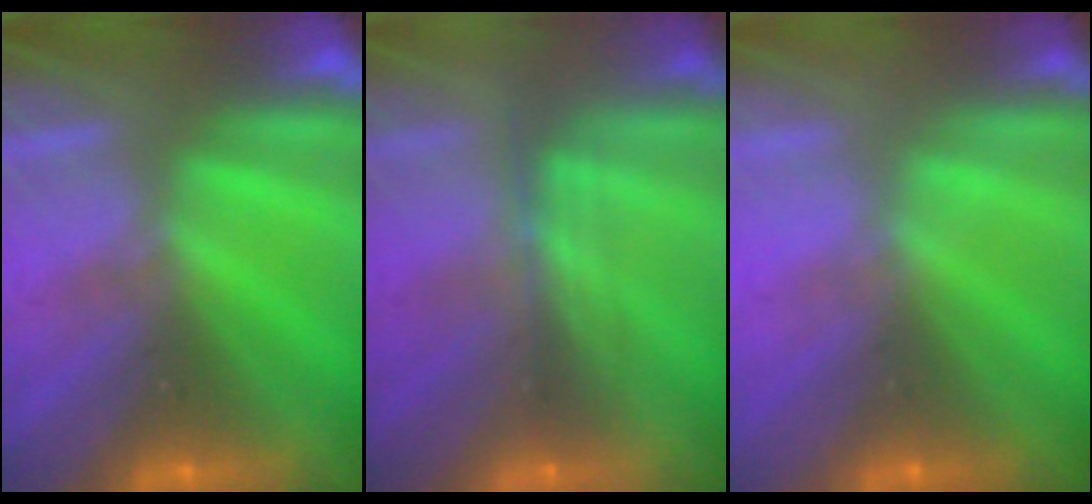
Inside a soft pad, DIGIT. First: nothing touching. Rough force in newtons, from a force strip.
{"total": 2.4}
{"total": 3.4}